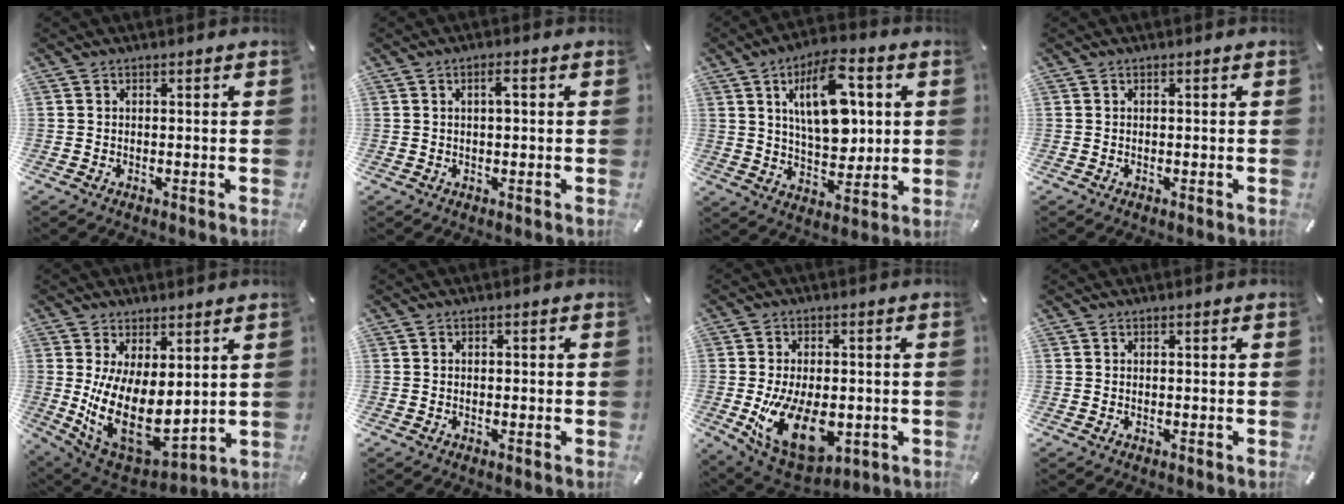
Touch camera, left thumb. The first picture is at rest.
{"total": 2.5, "force": [0.5, 0.8, 2.3], "torque": [-0.038, 0.002, 0.005]}
{"total": 16.2, "force": [4.9, 8.6, 12.8], "torque": [-0.216, -0.005, 0.079]}
{"total": 0.0}
{"total": 16.9, "force": [1.9, 10.0, 13.5], "torque": [-0.233, -0.051, 0.053]}
{"total": 0.8, "force": [-0.2, 0.5, 0.6], "torque": [-0.012, 0.000, -0.005]}
{"total": 17.7, "force": [-3.3, 11.1, 13.4], "torque": [-0.224, -0.011, -0.042]}
{"total": 0.0}